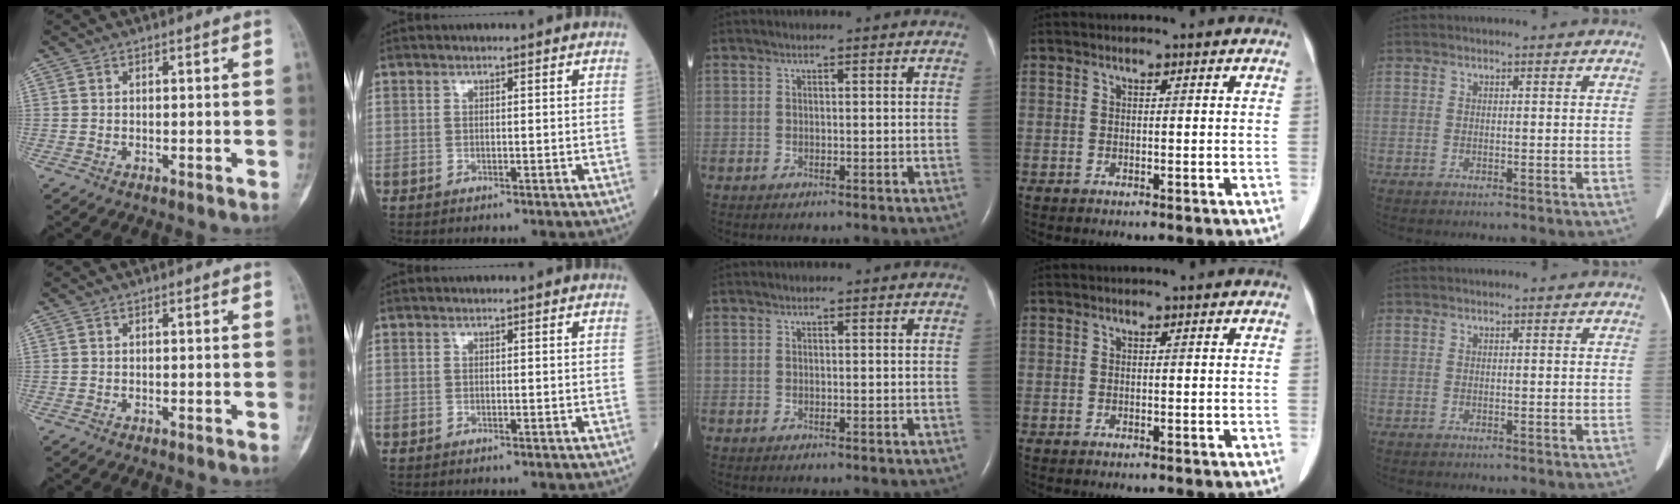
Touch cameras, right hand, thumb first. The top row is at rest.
{}